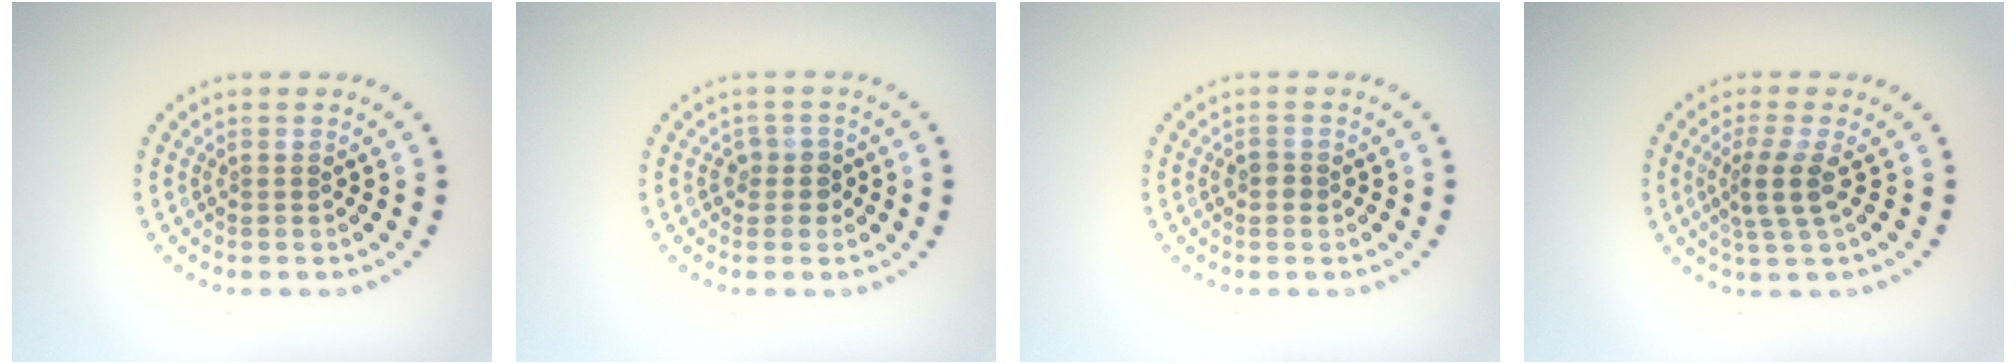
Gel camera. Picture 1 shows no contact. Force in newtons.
{"total": 1.7, "press": 1.4, "slide": 0.8}
{"total": 0.9, "press": 0.9, "slide": 0.2}
{"total": 2.9, "press": 2.2, "slide": 1.9}